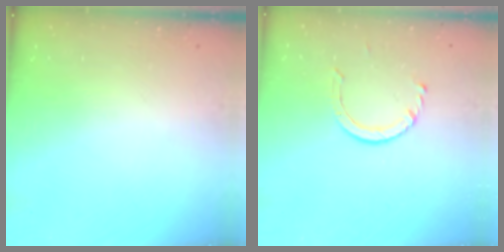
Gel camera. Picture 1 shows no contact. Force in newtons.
{"total": 4.6, "press": 4.5, "slide": 0.5}